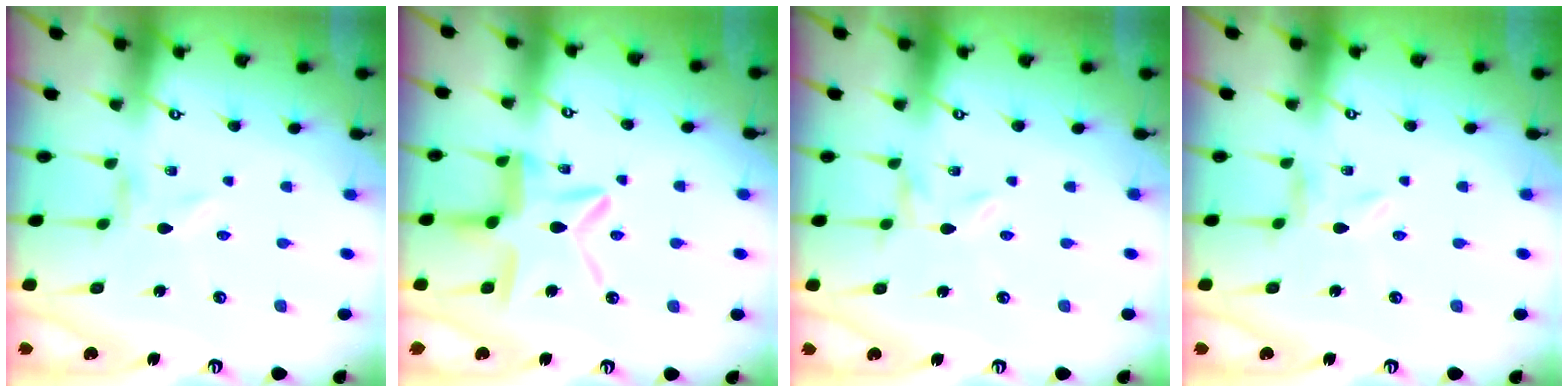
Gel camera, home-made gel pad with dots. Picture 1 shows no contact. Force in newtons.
{"total": 11.5, "press": 11.5, "slide": 0.6}
{"total": 0.0}
{"total": 1.6, "press": 1.6, "slide": 0.2}